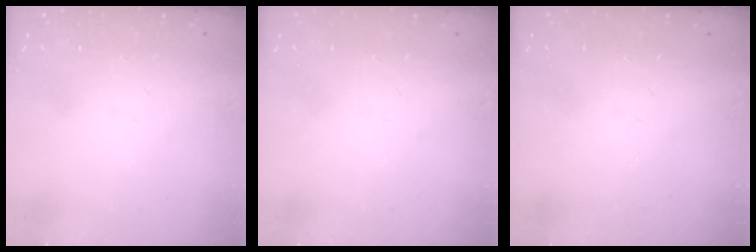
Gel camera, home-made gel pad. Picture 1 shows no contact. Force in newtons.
{"total": 0.0}
{"total": 0.0}